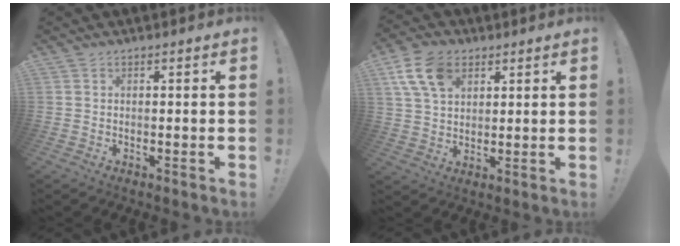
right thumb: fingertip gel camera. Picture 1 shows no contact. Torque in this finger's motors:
{"motor_torque": [0.06, 0.07, 0.14, 0.07, 0.01]}